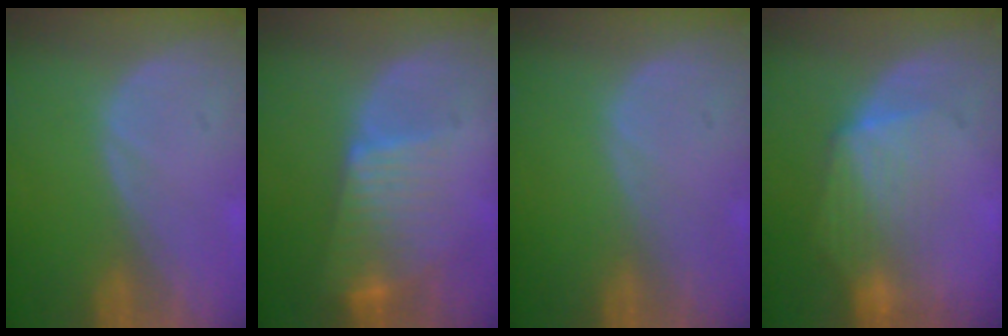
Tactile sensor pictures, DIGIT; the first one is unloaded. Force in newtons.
{"total": 7.5, "press": 6.6, "slide": 3.6}
{"total": 0.0}
{"total": 7.0, "press": 6.5, "slide": 2.6}